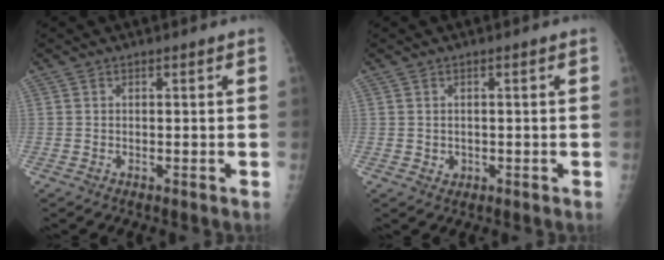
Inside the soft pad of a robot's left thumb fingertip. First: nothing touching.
{"total": 1.4, "force": [-0.2, 1.3, 0.6], "torque": [-0.004, 0.002, 0.003]}